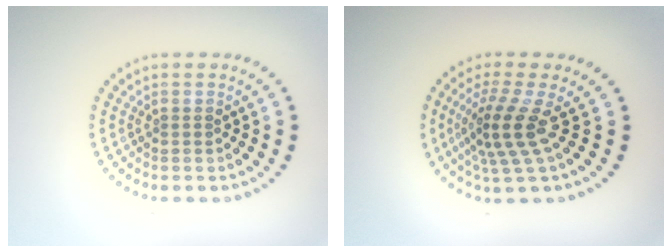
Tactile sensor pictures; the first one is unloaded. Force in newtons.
{"total": 4.1, "press": 2.9, "slide": 2.9}